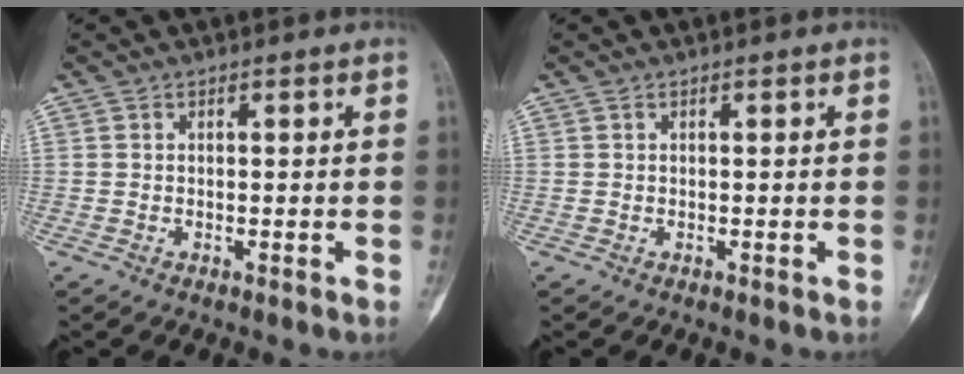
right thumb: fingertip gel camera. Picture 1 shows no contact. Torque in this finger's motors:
{"motor_torque": [0.09, -0.09, 0.06, -0.05, 0.00]}